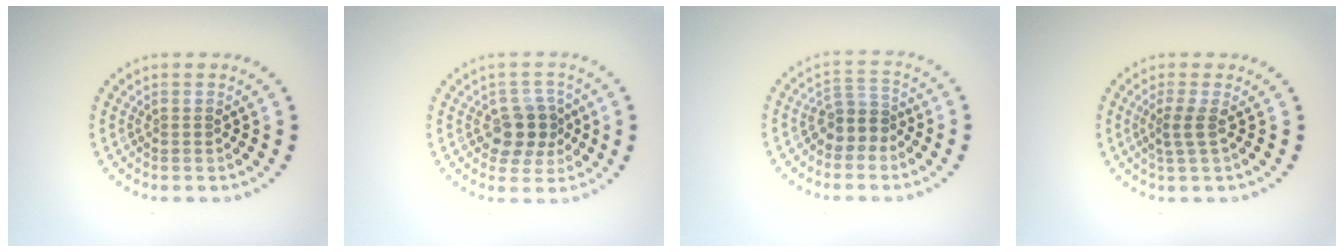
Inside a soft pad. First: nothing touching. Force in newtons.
{"total": 3.6, "press": 3.3, "slide": 1.3}
{"total": 2.7, "press": 2.2, "slide": 1.6}
{"total": 1.9, "press": 1.3, "slide": 1.3}